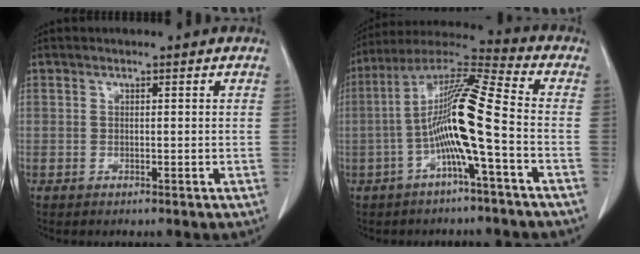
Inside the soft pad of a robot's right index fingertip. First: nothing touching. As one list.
[{"total": 13.5, "force": [-3.1, 0.0, 13.1], "torque": [-0.252, 0.022, -0.065]}]